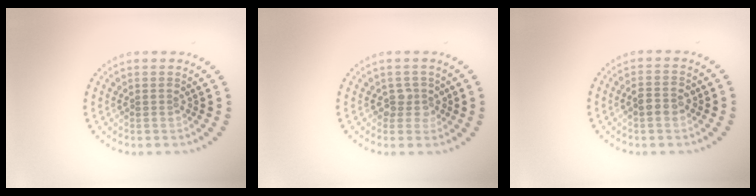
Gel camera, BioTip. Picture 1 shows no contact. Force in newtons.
{"total": 1.6, "press": 1.2, "slide": 1.0}
{"total": 2.1, "press": 2.0, "slide": 0.3}